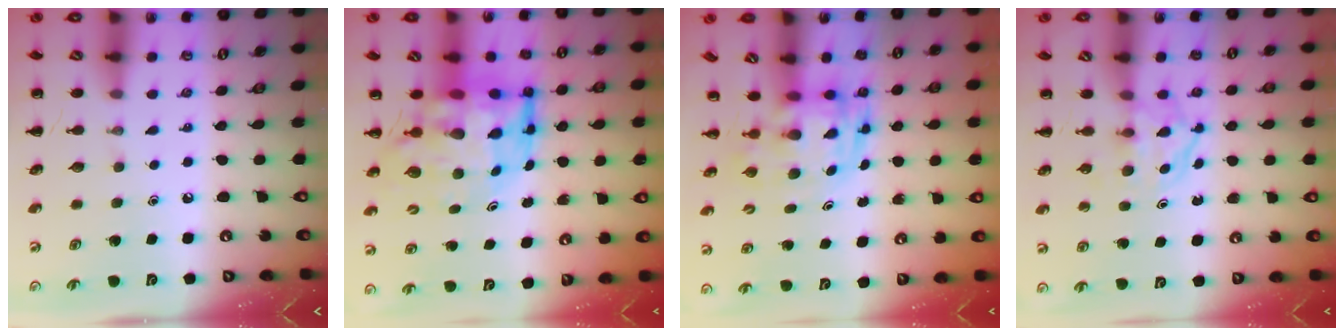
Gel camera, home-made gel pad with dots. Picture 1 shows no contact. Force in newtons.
{"total": 11.0, "press": 10.5, "slide": 3.3}
{"total": 3.0, "press": 3.0, "slide": 0.6}
{"total": 4.5, "press": 4.5, "slide": 0.7}